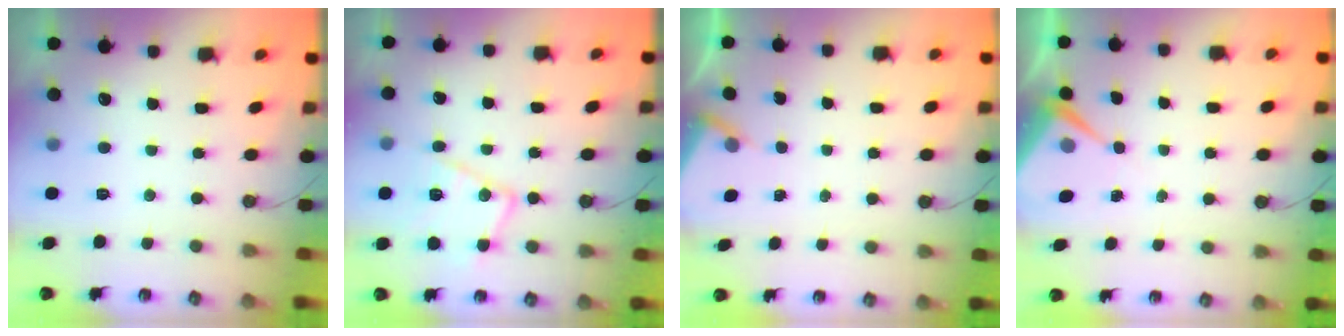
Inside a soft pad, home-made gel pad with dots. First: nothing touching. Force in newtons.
{"total": 15.4, "press": 15.3, "slide": 0.9}
{"total": 2.2, "press": 2.1, "slide": 0.3}
{"total": 6.7, "press": 6.6, "slide": 0.7}